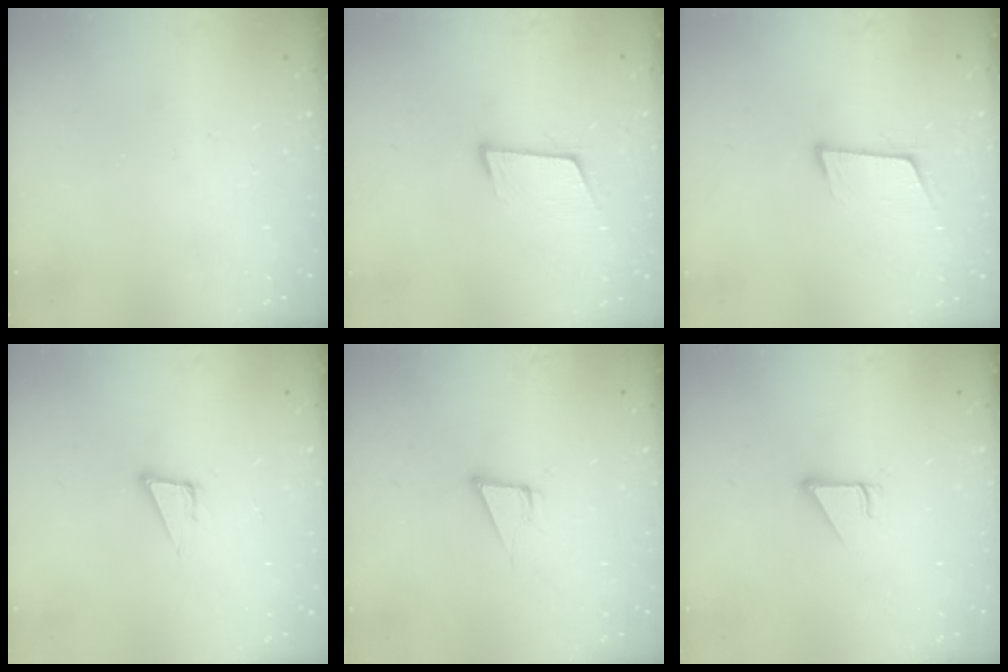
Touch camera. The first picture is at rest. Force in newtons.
{"total": 6.7, "press": 6.4, "slide": 2.0}
{"total": 6.7, "press": 6.4, "slide": 2.0}
{"total": 4.9, "press": 3.8, "slide": 3.0}
{"total": 3.8, "press": 1.9, "slide": 3.3}
{"total": 2.7, "press": 2.7, "slide": 0.3}